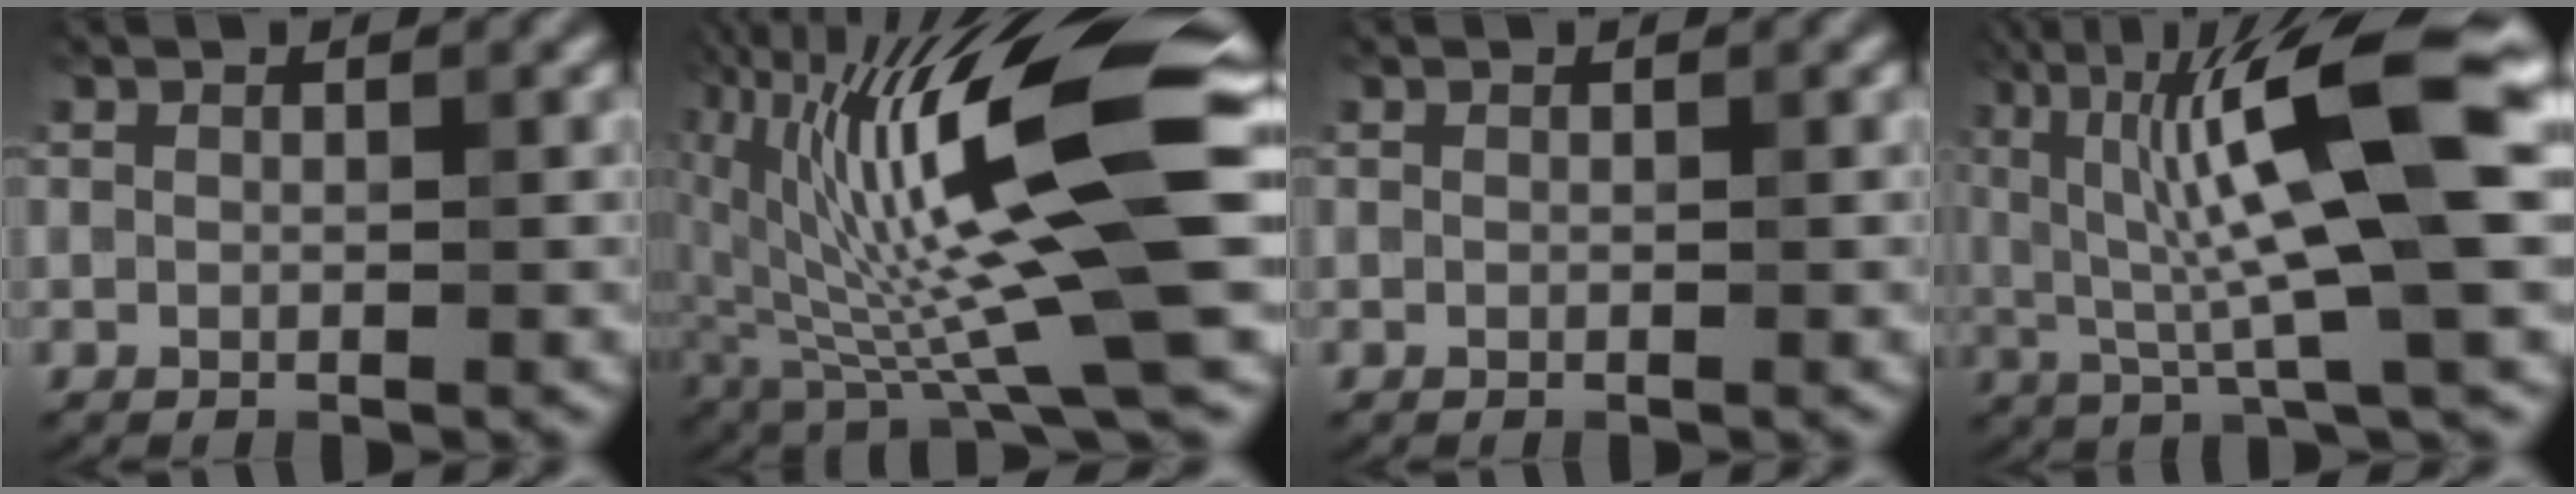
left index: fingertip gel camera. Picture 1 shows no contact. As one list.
[{"total": 16.5, "force": [2.6, 3.4, 16.0], "torque": [-0.266, 0.004, 0.048]}, {"total": 0.0}, {"total": 12.8, "force": [2.7, 2.3, 12.3], "torque": [-0.197, 0.011, 0.046]}]